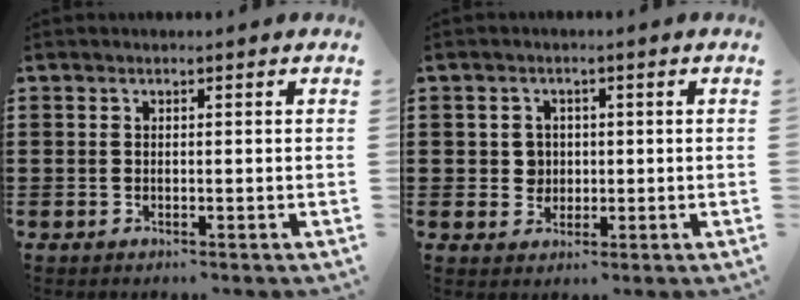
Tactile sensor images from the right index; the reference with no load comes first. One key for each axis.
{"total": 2.9, "fx": 0.1, "fy": 2.7, "fz": 1.1, "tx": -0.031, "ty": 0.009, "tz": 0.000}